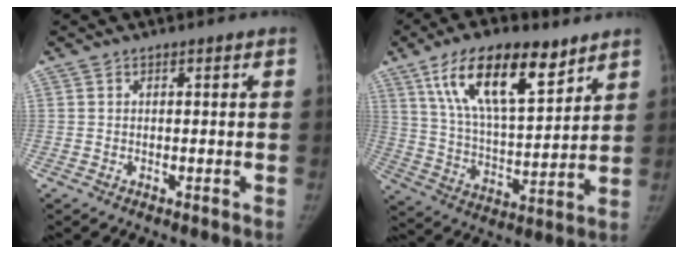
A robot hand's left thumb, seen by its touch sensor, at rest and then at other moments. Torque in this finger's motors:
{"motor_torque": [0.51, 0.20, 1.61, -1.20, 0.16]}